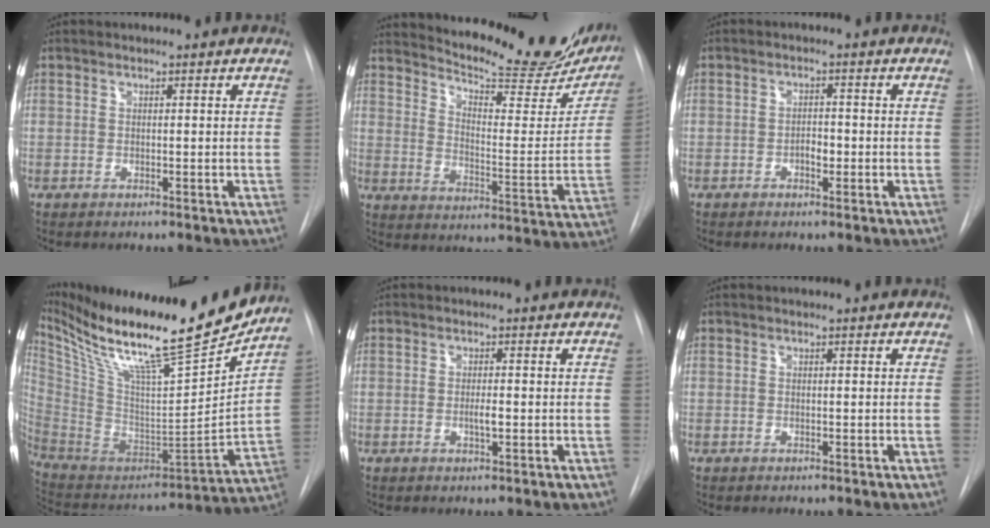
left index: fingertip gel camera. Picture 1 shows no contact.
{"total": 24.9, "force": [22.2, 4.9, 10.1], "torque": [-0.144, -0.070, 0.278]}
{"total": 1.9, "force": [-0.7, 1.0, 1.5], "torque": [-0.020, 0.005, -0.012]}
{"total": 28.5, "force": [23.7, 2.3, 15.6], "torque": [-0.284, -0.052, 0.384]}
{"total": 1.6, "force": [-0.3, 0.3, 1.5], "torque": [-0.029, 0.000, -0.005]}
{"total": 0.0}